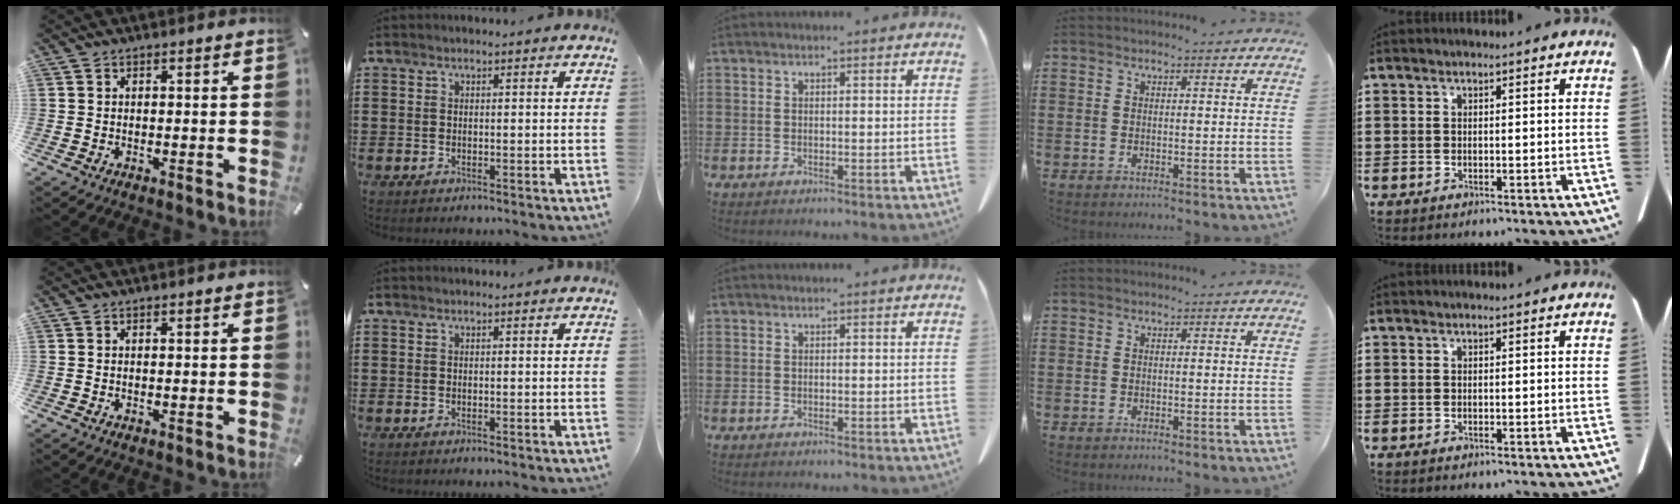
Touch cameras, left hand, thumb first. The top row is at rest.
{}